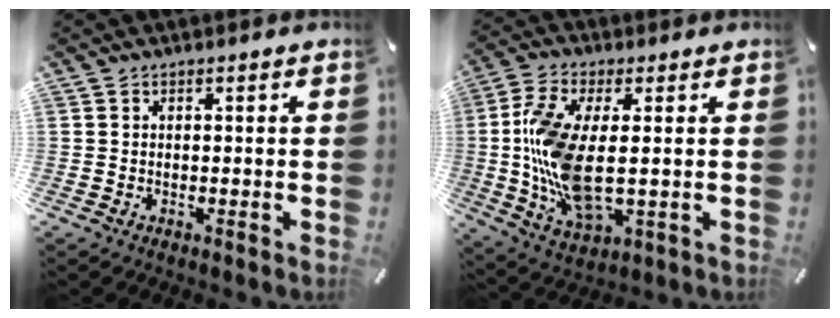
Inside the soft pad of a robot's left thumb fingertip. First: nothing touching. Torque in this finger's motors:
{"motor_torque": [1.57, 3.44, 2.34, 0.18, 0.43]}